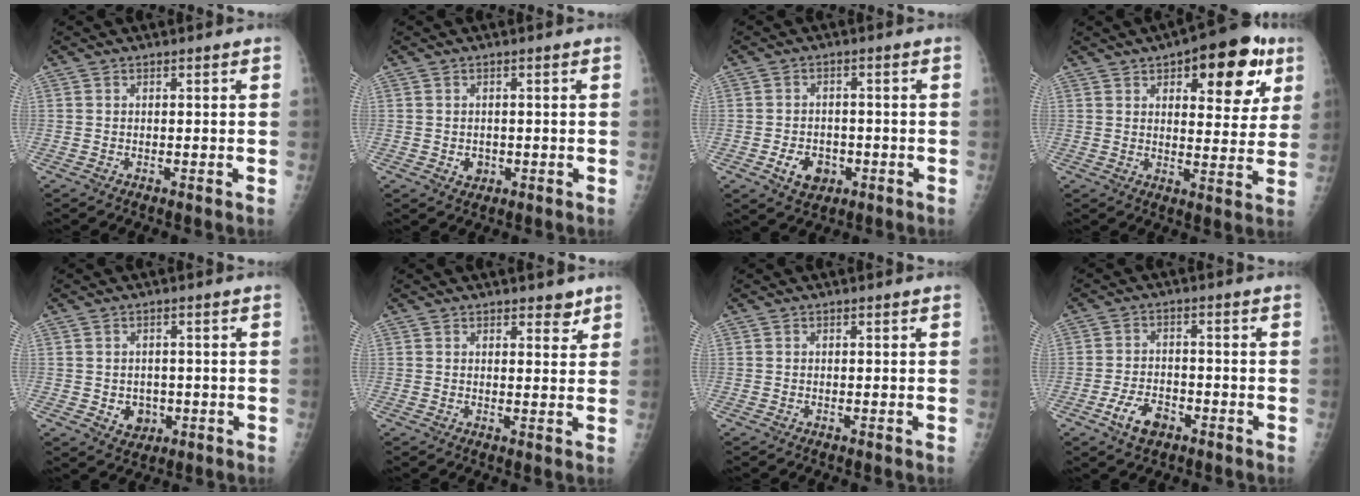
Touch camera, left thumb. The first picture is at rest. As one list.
[{"total": 2.1, "force": [-0.3, 1.9, 1.0], "torque": [-0.007, 0.000, 0.002]}, {"total": 5.6, "force": [-2.0, 4.2, 3.1], "torque": [-0.037, 0.009, -0.027]}, {"total": 16.8, "force": [7.9, 7.4, 12.9], "torque": [-0.117, -0.016, 0.102]}, {"total": 4.2, "force": [-0.7, 3.6, 2.1], "torque": [-0.010, 0.002, 0.000]}, {"total": 3.1, "force": [2.3, 1.4, 1.5], "torque": [-0.002, -0.014, 0.031]}, {"total": 0.0}, {"total": 6.1, "force": [-3.2, 3.6, 3.7], "torque": [-0.062, 0.018, -0.055]}]